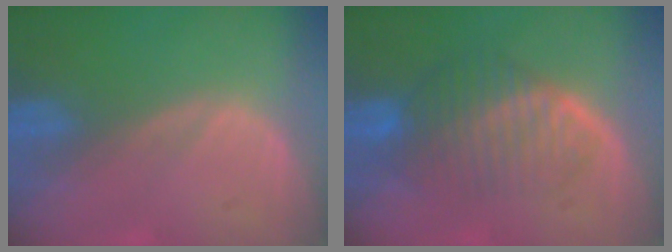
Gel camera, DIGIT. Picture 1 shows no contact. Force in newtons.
{"total": 7.0, "press": 6.5, "slide": 2.5}